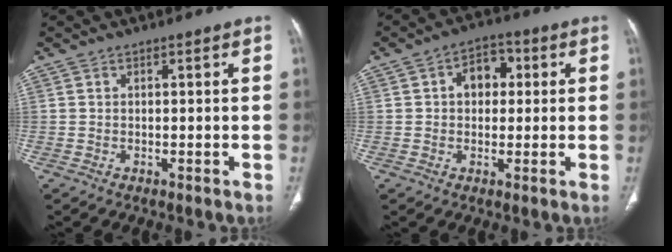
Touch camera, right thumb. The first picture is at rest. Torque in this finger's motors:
{"motor_torque": [-0.04, 1.33, 0.71, 0.35, 0.03]}